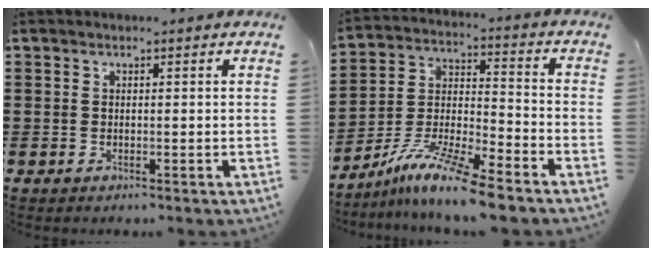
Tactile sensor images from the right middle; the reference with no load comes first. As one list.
[{"total": 10.8, "force": [-9.1, 0.4, 5.7], "torque": [-0.111, 0.007, -0.179]}]